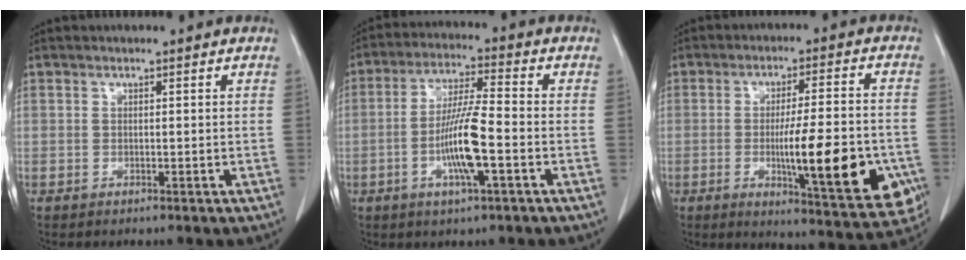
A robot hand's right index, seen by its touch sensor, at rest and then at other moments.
{"total": 9.7, "force": [-2.7, 0.6, 9.3], "torque": [-0.177, -0.002, -0.052]}
{"total": 17.7, "force": [-4.2, 2.8, 16.9], "torque": [-0.206, -0.008, -0.047]}